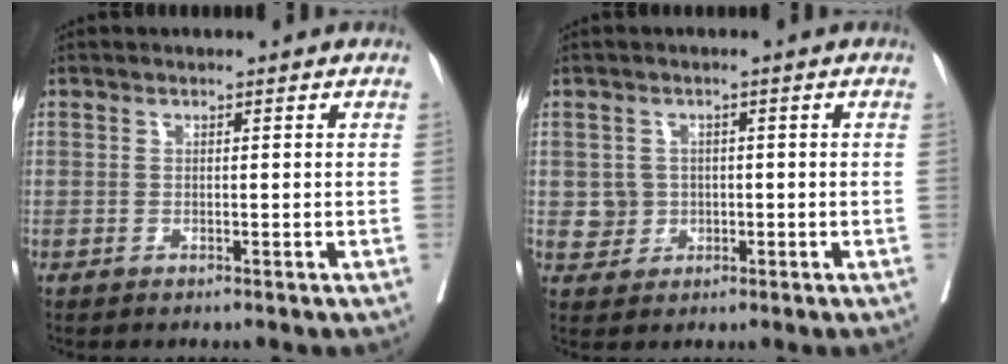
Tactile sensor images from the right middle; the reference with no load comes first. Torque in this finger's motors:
{"motor_torque": [-0.17, -0.01, 0.00, 0.00]}